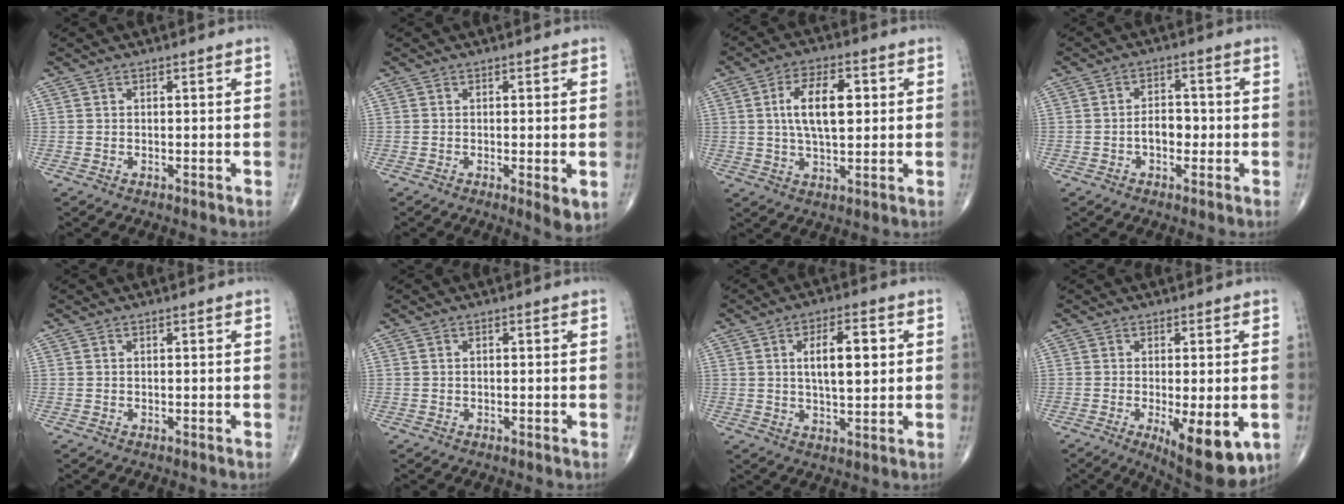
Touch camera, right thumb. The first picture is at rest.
{"total": 3.9, "force": [-0.8, 0.9, 3.7], "torque": [-0.058, -0.014, -0.013]}
{"total": 10.3, "force": [1.7, 4.9, 8.9], "torque": [-0.147, 0.003, 0.027]}
{"total": 4.3, "force": [-1.0, 2.7, 3.2], "torque": [-0.039, 0.016, -0.021]}
{"total": 0.0}
{"total": 0.0}
{"total": 9.0, "force": [1.7, 3.7, 8.0], "torque": [-0.113, -0.004, 0.026]}
{"total": 12.1, "force": [-3.9, 4.1, 10.7], "torque": [-0.145, -0.022, -0.047]}